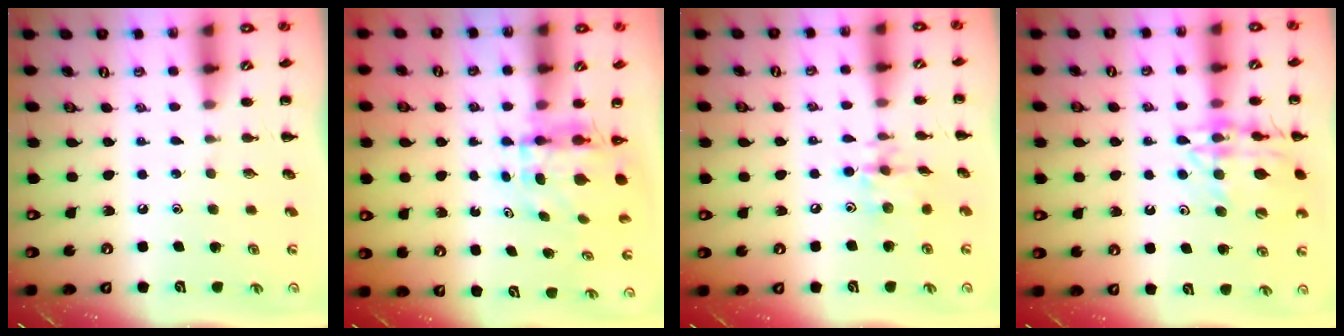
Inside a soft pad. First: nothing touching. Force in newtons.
{"total": 5.1, "press": 5.1, "slide": 0.5}
{"total": 7.6, "press": 7.5, "slide": 0.6}
{"total": 16.3, "press": 16.3, "slide": 1.1}